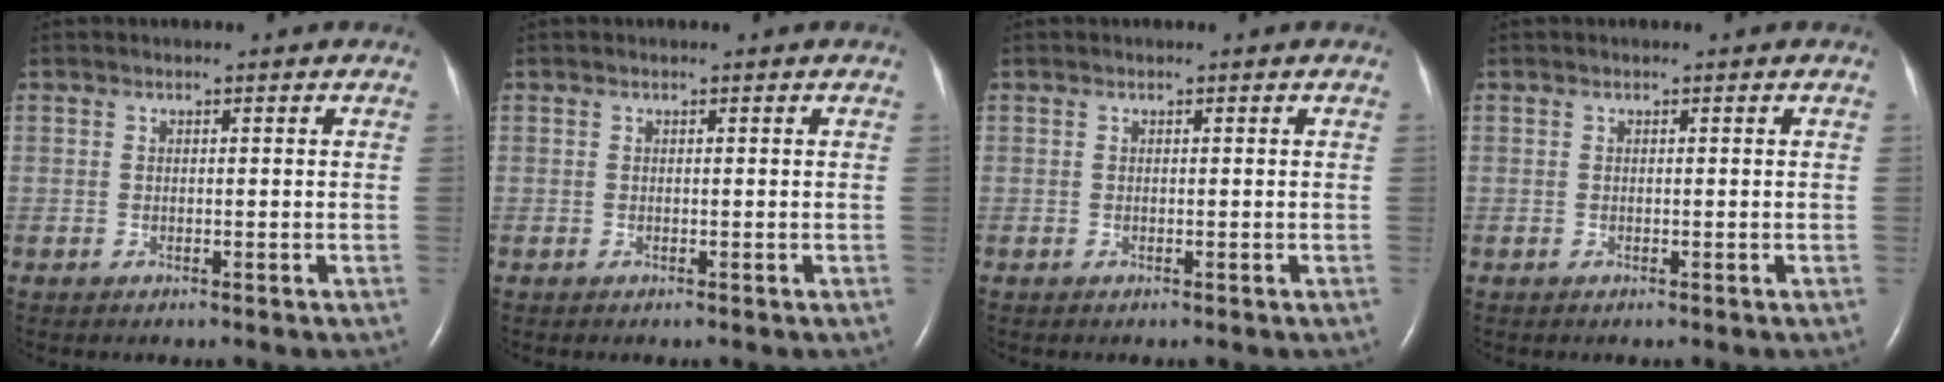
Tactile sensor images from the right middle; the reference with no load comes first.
{"total": 0.0}
{"total": 0.0}
{"total": 0.0}